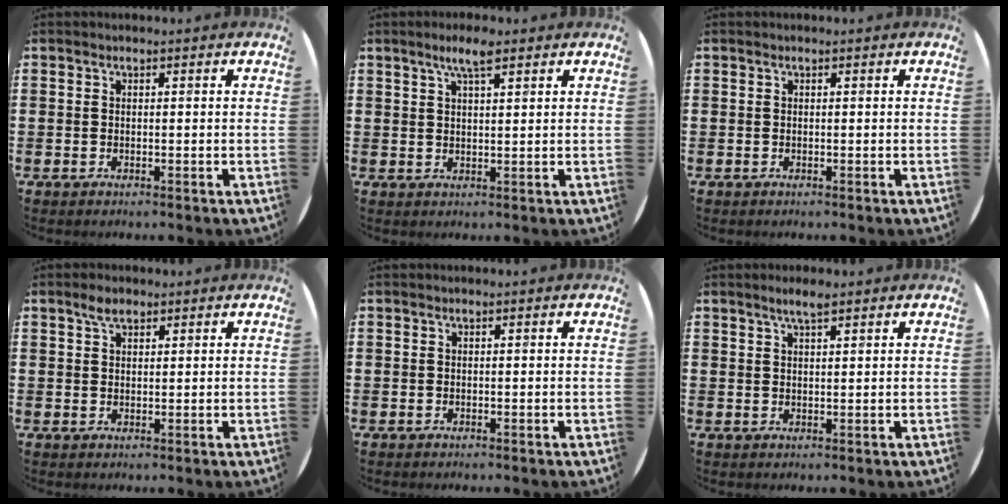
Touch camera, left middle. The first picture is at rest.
{"total": 4.1, "force": [2.9, 0.8, 2.9], "torque": [-0.053, 0.002, 0.048]}
{"total": 0.0}
{"total": 2.6, "force": [1.9, 1.2, 1.4], "torque": [-0.022, 0.002, 0.033]}
{"total": 0.0}
{"total": 2.8, "force": [2.1, 0.4, 1.8], "torque": [-0.038, 0.003, 0.036]}